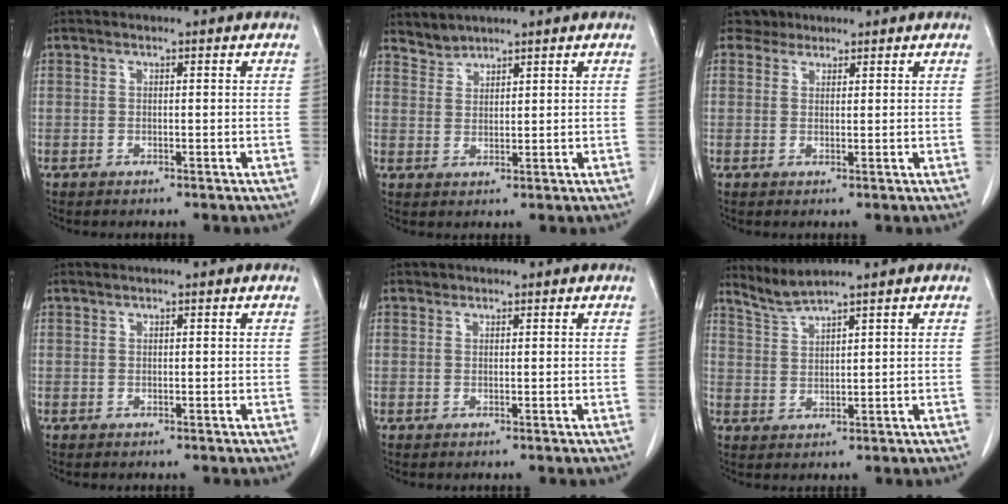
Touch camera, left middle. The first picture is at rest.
{"total": 2.3, "force": [2.2, 0.3, -0.5], "torque": [0.010, 0.004, 0.047]}
{"total": 2.3, "force": [1.9, 1.3, -0.2], "torque": [0.004, 0.006, 0.030]}
{"total": 0.0}
{"total": 0.6, "force": [0.5, 0.3, 0.0], "torque": [0.000, -0.002, 0.008]}
{"total": 3.2, "force": [2.9, -1.3, 0.3], "torque": [-0.014, -0.007, 0.070]}